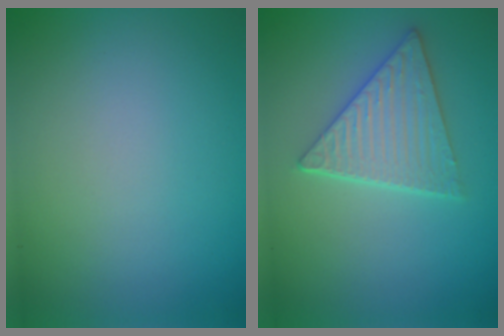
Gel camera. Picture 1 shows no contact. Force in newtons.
{"total": 4.0, "press": 3.8, "slide": 1.4}